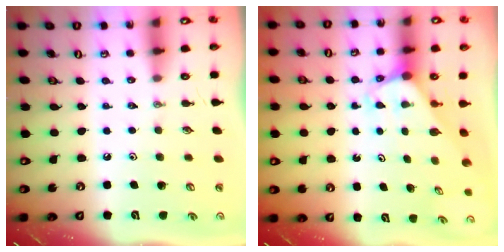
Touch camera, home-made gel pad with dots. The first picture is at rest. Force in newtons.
{"total": 2.1, "press": 2.1, "slide": 0.1}